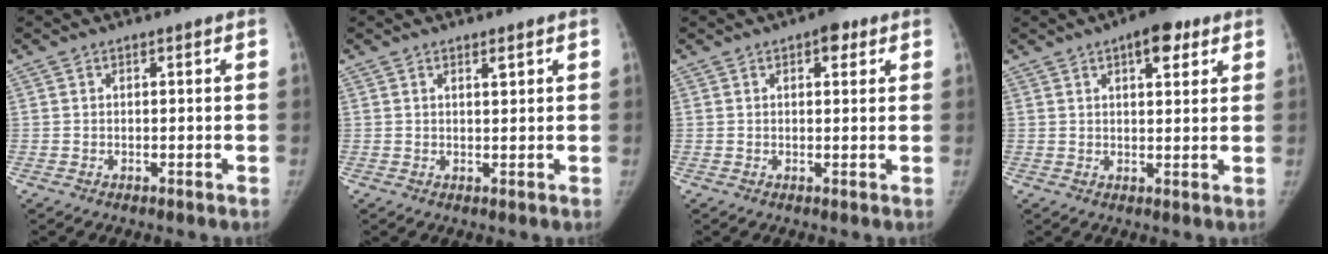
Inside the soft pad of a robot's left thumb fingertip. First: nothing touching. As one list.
[{"total": 1.5, "force": [1.0, 0.5, 1.1], "torque": [-0.012, -0.006, 0.016]}, {"total": 3.8, "force": [1.9, 2.0, 2.7], "torque": [-0.020, -0.002, 0.020]}, {"total": 7.4, "force": [3.9, 3.3, 5.3], "torque": [-0.051, -0.012, 0.049]}]